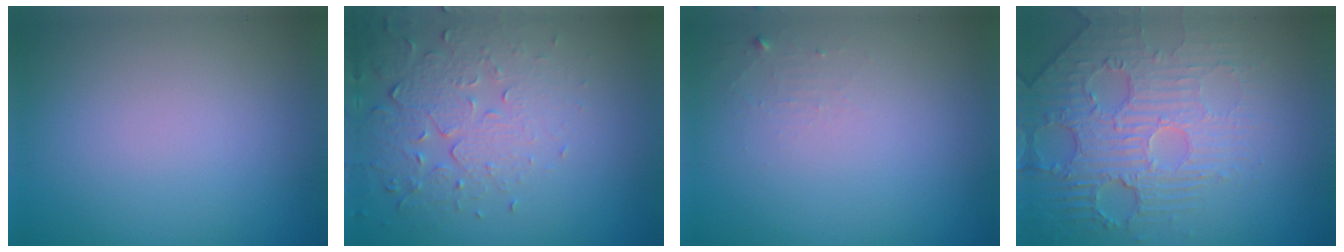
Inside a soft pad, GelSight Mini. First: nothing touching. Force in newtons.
{"total": 5.0, "press": 3.6, "slide": 3.4}
{"total": 1.0, "press": 1.0, "slide": 0.1}
{"total": 4.4, "press": 4.0, "slide": 1.7}